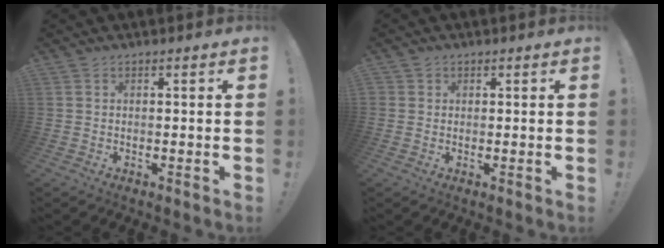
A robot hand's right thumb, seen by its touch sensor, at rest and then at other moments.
{"total": 1.2, "force": [0.5, 1.0, 0.1], "torque": [0.002, -0.005, 0.008]}